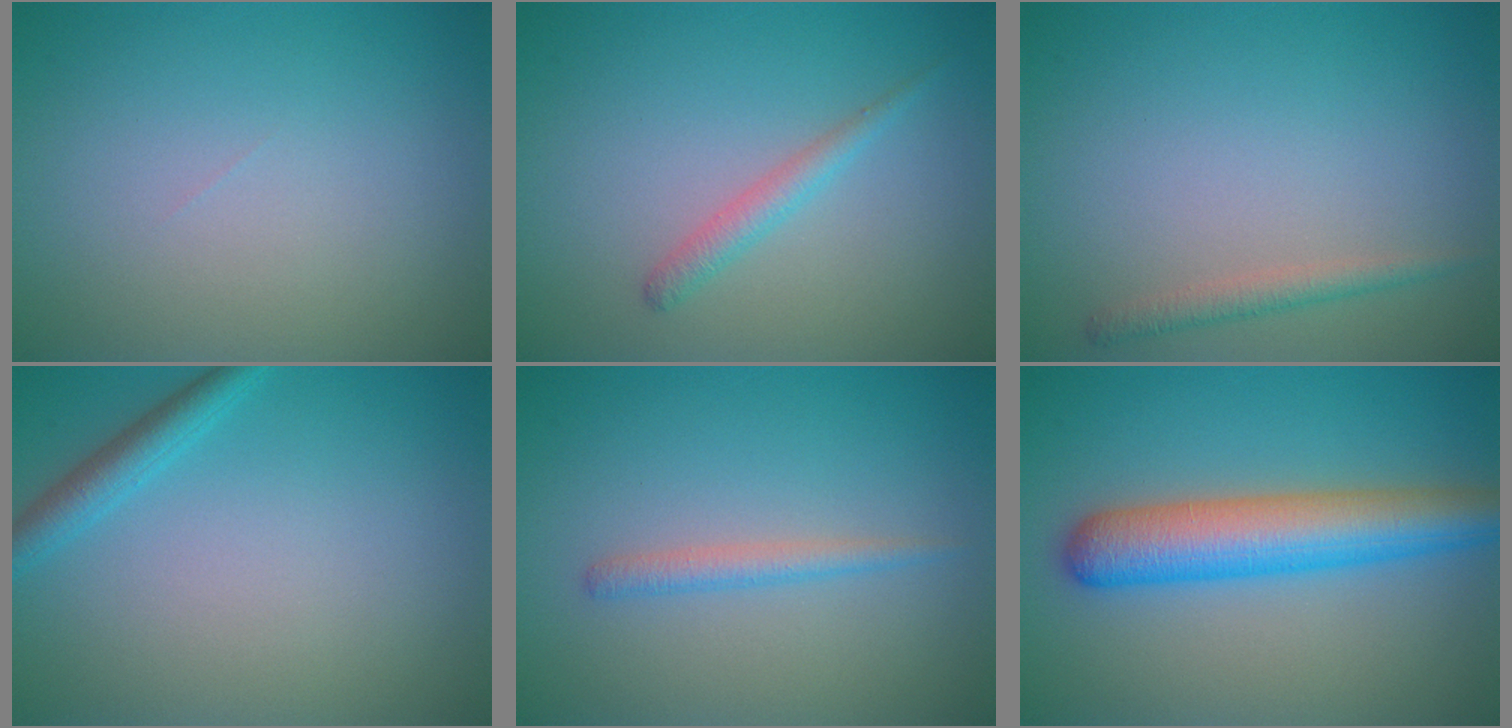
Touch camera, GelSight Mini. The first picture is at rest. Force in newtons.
{"total": 1.6, "press": 1.6, "slide": 0.0}
{"total": 1.5, "press": 1.5, "slide": 0.1}
{"total": 2.2, "press": 2.2, "slide": 0.1}
{"total": 1.5, "press": 1.5, "slide": 0.1}
{"total": 6.8, "press": 6.8, "slide": 0.2}